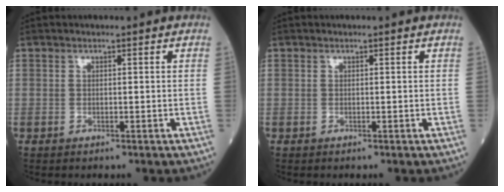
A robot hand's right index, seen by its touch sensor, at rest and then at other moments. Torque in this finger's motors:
{"motor_torque": [0.00, 0.00, -0.04, 0.00]}